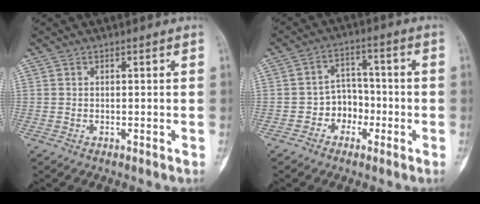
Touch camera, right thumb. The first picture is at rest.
{"total": 7.3, "force": [-2.7, 6.1, 3.1], "torque": [-0.004, 0.041, -0.051]}